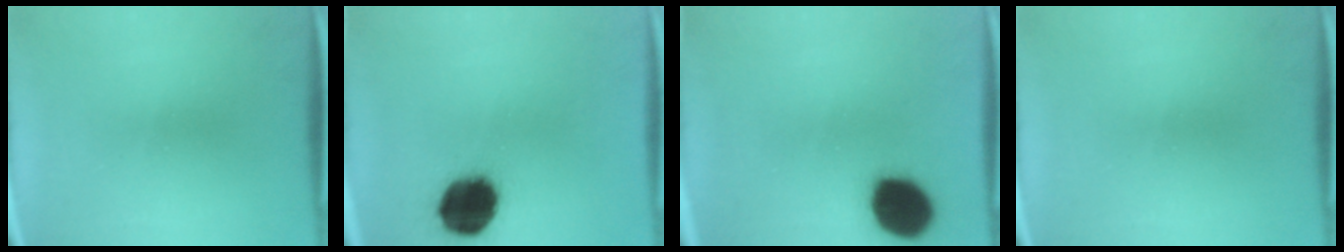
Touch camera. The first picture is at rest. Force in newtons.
{"total": 15.8}
{"total": 16.3}
{"total": 0.0}